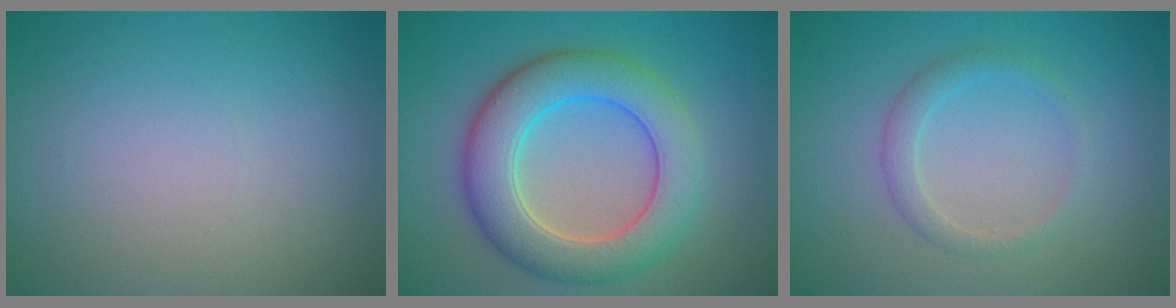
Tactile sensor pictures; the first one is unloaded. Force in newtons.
{"total": 7.6, "press": 7.6, "slide": 0.1}
{"total": 1.9, "press": 1.9, "slide": 0.1}